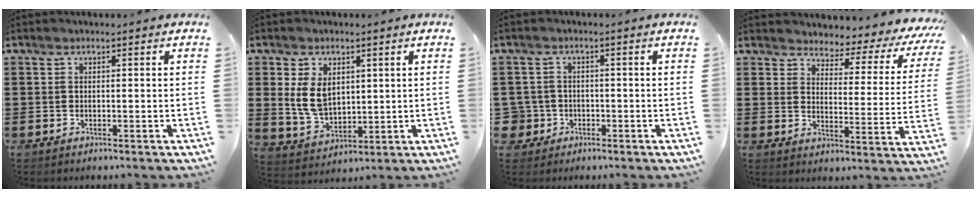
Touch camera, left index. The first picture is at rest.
{"total": 6.6, "force": [1.8, 4.5, 4.5], "torque": [-0.119, 0.006, 0.028]}
{"total": 3.2, "force": [-1.1, 2.9, 0.5], "torque": [-0.034, -0.001, -0.028]}
{"total": 3.1, "force": [2.9, 1.0, 0.7], "torque": [-0.023, -0.036, 0.037]}